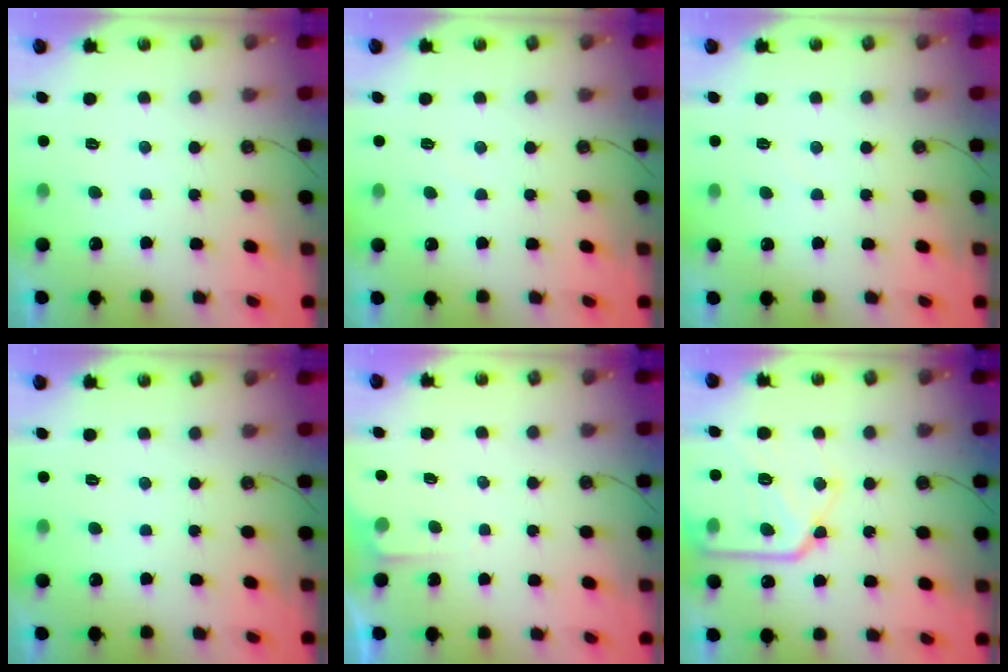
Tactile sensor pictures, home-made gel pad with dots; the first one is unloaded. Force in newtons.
{"total": 2.3, "press": 2.3, "slide": 0.4}
{"total": 2.6, "press": 2.6, "slide": 0.4}
{"total": 0.0}
{"total": 3.4, "press": 3.4, "slide": 0.4}
{"total": 16.6, "press": 16.6, "slide": 0.8}